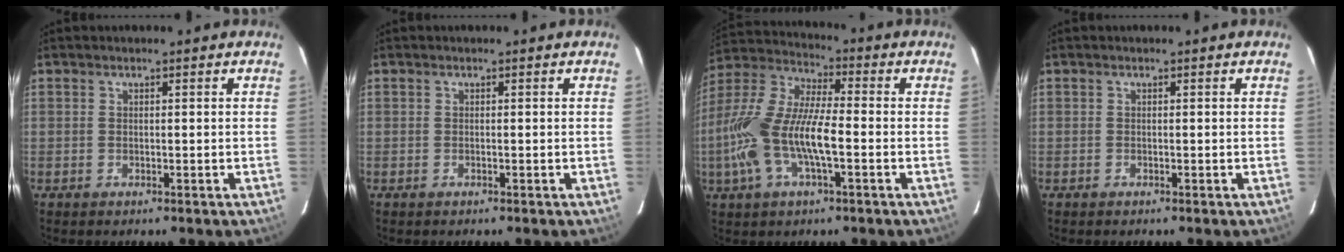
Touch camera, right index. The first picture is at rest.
{"total": 0.0}
{"total": 15.7, "force": [-3.8, 5.2, 14.3], "torque": [-0.297, 0.000, -0.075]}
{"total": 0.0}